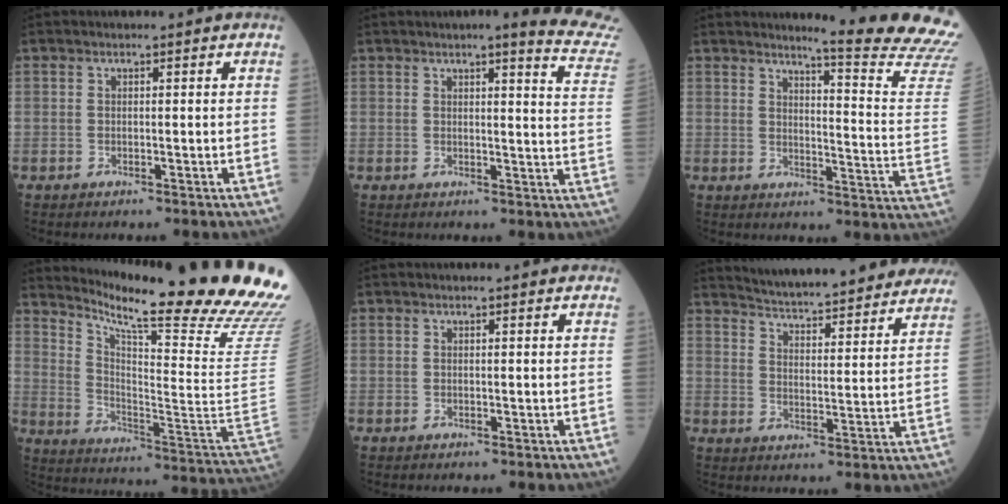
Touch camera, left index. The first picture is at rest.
{"total": 10.6, "force": [9.7, -0.6, 4.2], "torque": [-0.037, -0.066, 0.080]}
{"total": 16.7, "force": [15.7, -2.7, 5.0], "torque": [-0.073, -0.158, 0.167]}
{"total": 28.3, "force": [24.2, -2.8, 14.4], "torque": [-0.235, -0.138, 0.326]}
{"total": 0.9, "force": [0.8, 0.2, 0.4], "torque": [-0.011, 0.001, 0.004]}
{"total": 15.6, "force": [14.3, 1.8, 6.1], "torque": [-0.092, 0.018, 0.195]}